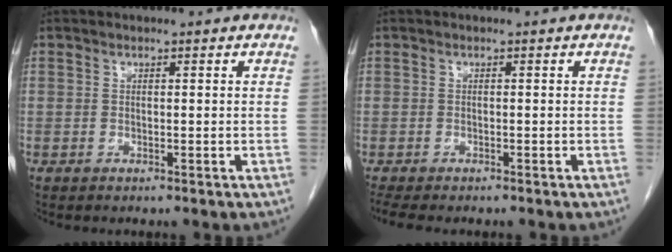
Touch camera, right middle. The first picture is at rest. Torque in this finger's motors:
{"motor_torque": [0.39, -0.21, 0.02, 0.03]}